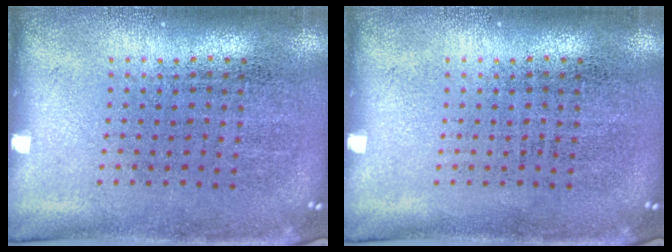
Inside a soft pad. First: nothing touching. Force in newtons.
{"total": 0.0}